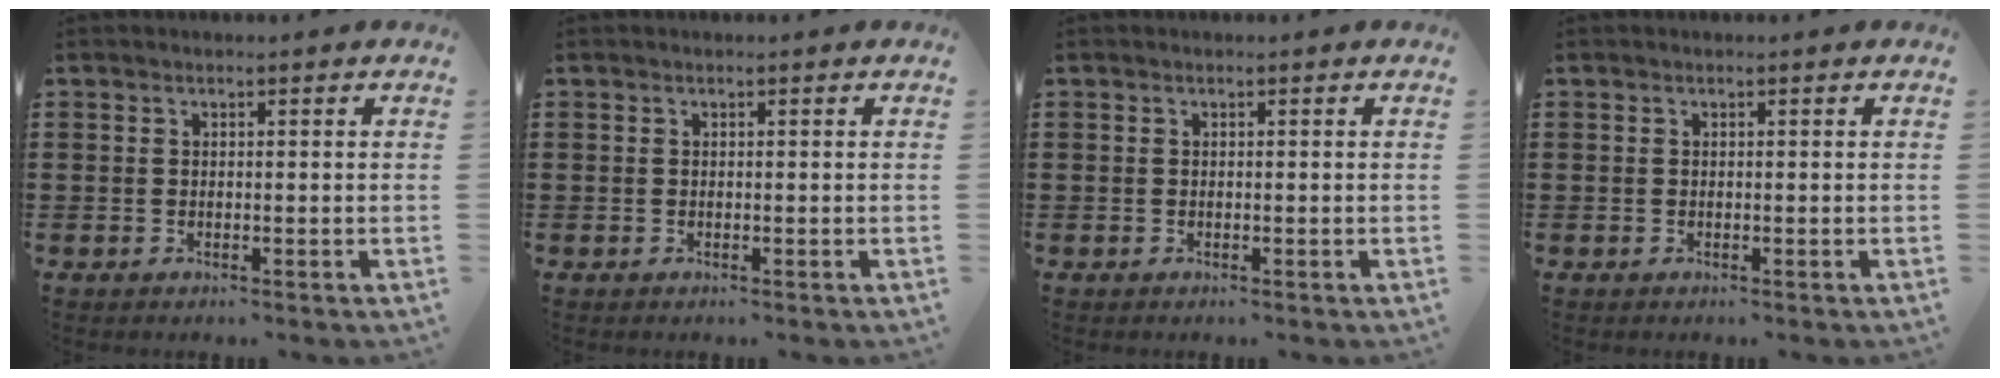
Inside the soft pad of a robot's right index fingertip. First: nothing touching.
{"total": 0.0}
{"total": 0.0}
{"total": 0.0}